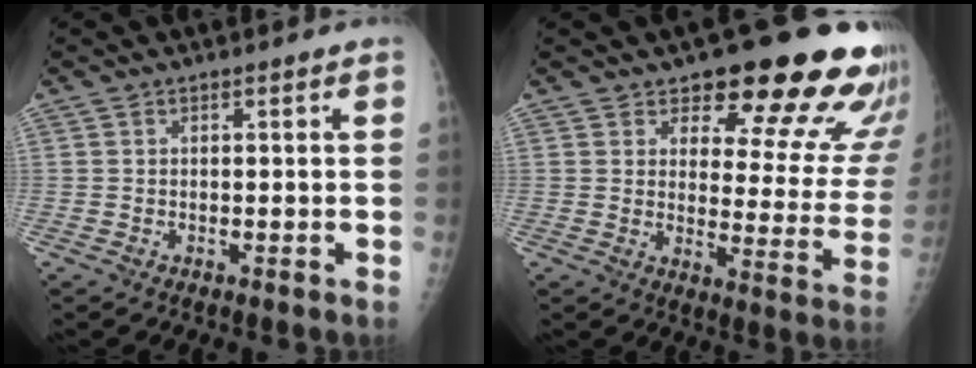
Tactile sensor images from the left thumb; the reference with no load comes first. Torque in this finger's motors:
{"motor_torque": [0.35, 0.65, 0.51, -0.28, 0.11]}